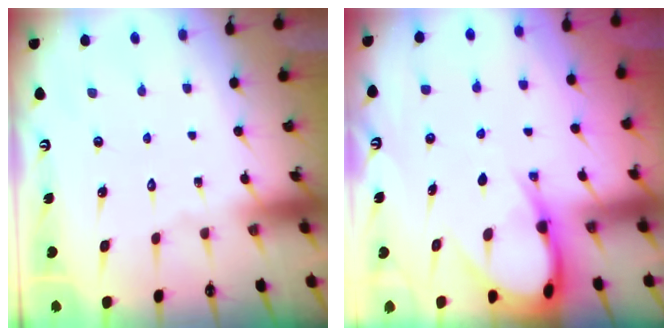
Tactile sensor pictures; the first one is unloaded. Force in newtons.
{"total": 8.5, "press": 8.4, "slide": 1.0}